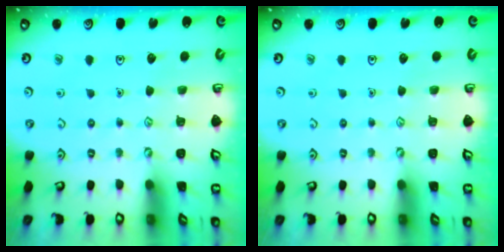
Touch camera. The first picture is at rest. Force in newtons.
{"total": 0.0}